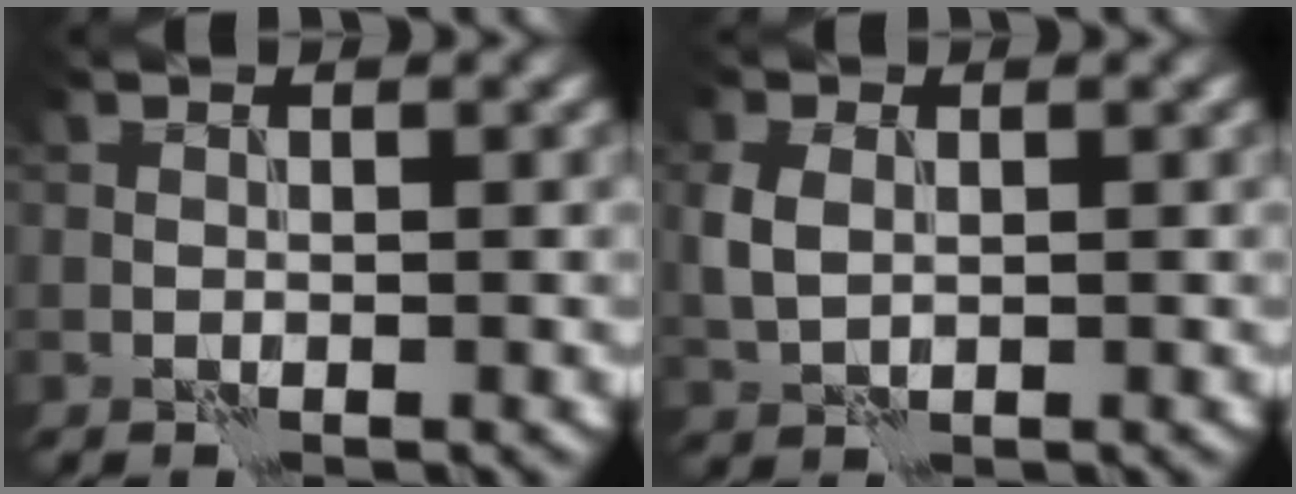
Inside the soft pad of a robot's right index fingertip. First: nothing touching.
{"total": 2.6, "force": [0.3, 1.9, 1.8], "torque": [-0.048, 0.004, 0.005]}